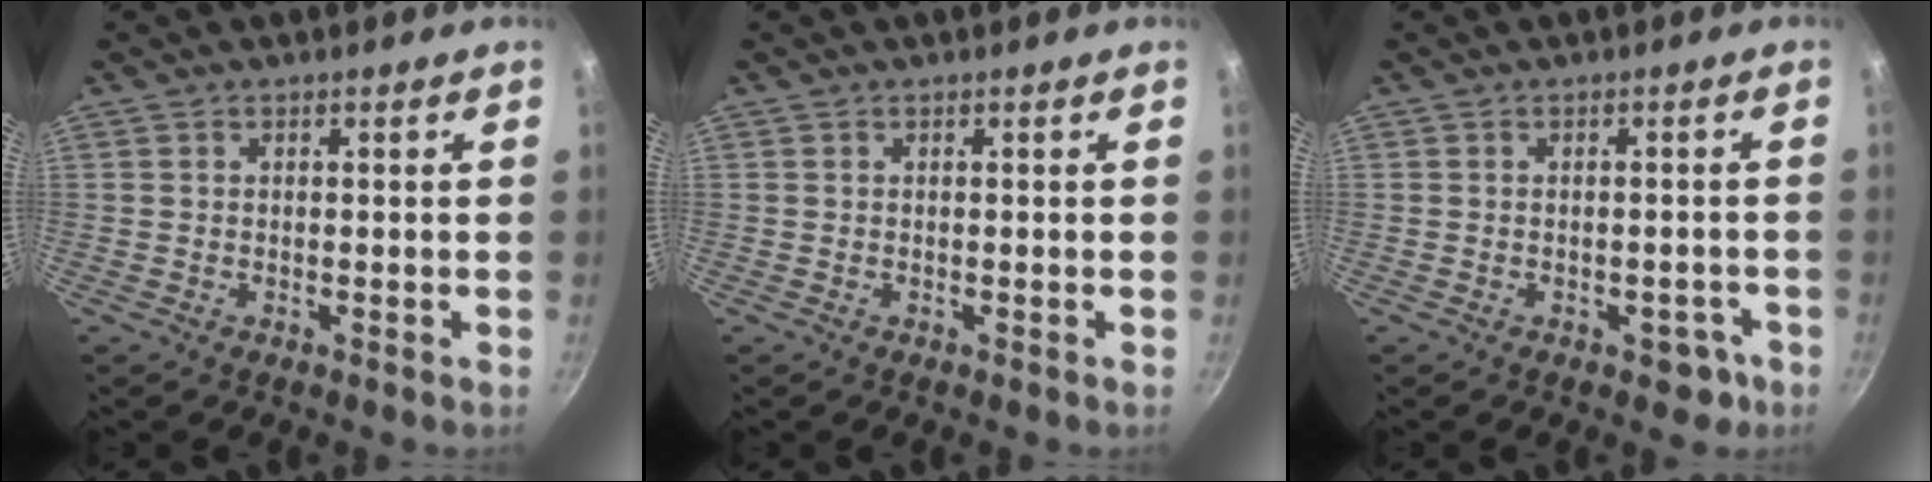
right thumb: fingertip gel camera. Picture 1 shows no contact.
{"total": 0.0}
{"total": 3.5, "force": [-1.8, 2.3, 2.0], "torque": [-0.005, 0.021, -0.006]}